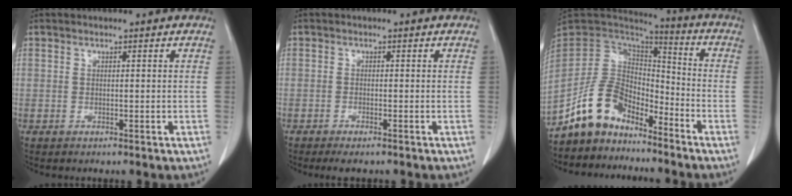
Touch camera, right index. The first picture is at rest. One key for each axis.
{"total": 2.6, "fx": -2.0, "fy": 0.6, "fz": 1.5, "tx": -0.018, "ty": -0.005, "tz": -0.025}
{"total": 10.7, "fx": -8.3, "fy": 5.4, "fz": 4.0, "tx": -0.083, "ty": 0.041, "tz": -0.158}